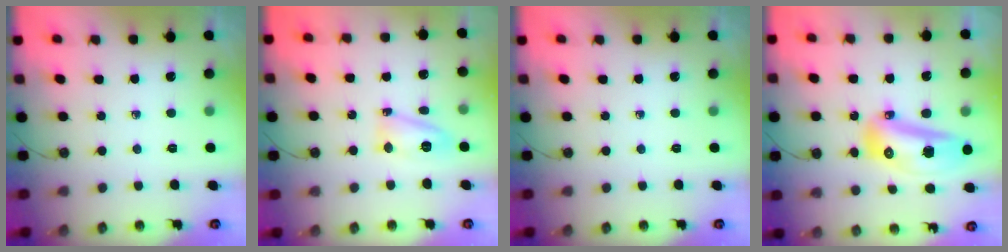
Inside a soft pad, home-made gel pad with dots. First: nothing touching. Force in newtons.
{"total": 10.3, "press": 10.3, "slide": 0.8}
{"total": 0.0}
{"total": 14.6, "press": 14.5, "slide": 1.7}